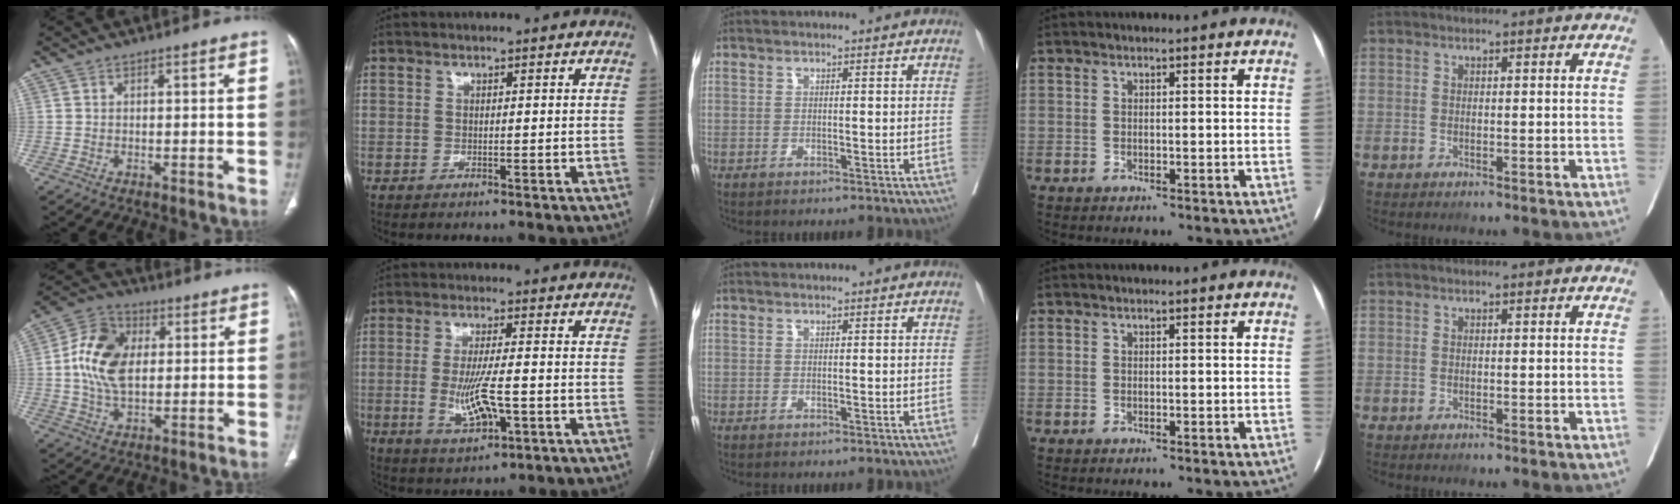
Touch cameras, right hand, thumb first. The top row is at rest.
{"thumb": {"total": 12.4, "force": [1.4, 8.3, 9.1], "torque": [-0.162, 0.009, 0.021]}, "index": {"total": 7.7, "force": [-1.6, 1.7, 7.3], "torque": [-0.141, -0.010, -0.024]}}